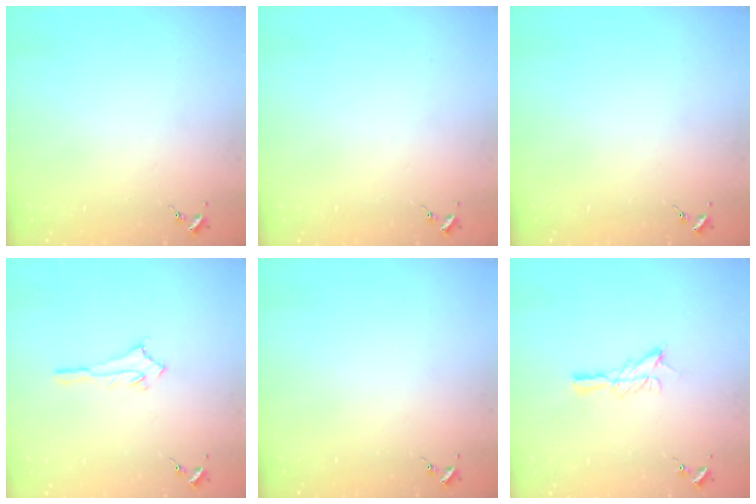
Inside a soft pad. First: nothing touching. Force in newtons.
{"total": 0.0}
{"total": 0.0}
{"total": 2.9, "press": 2.8, "slide": 0.4}
{"total": 0.0}
{"total": 7.6, "press": 7.6, "slide": 0.1}